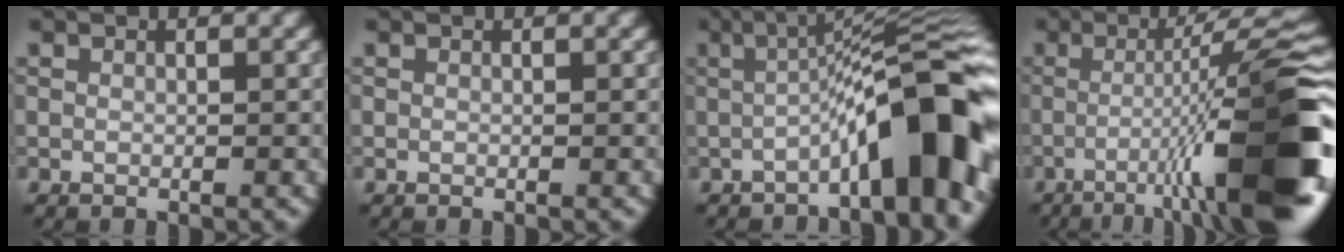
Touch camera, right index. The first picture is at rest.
{"total": 0.0}
{"total": 10.7, "force": [-3.3, 2.1, 10.0], "torque": [-0.126, 0.026, -0.058]}
{"total": 13.5, "force": [-4.4, 2.0, 12.6], "torque": [-0.168, 0.018, -0.068]}